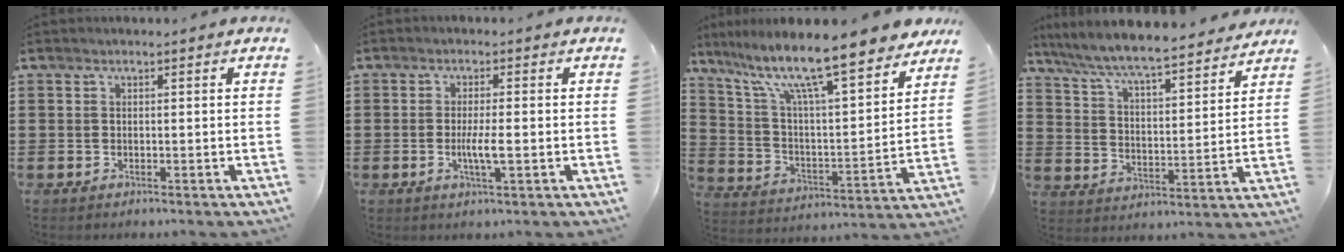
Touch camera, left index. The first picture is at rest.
{"total": 3.8, "force": [-0.5, 0.4, 3.7], "torque": [-0.072, -0.006, -0.012]}
{"total": 13.3, "force": [10.7, 1.6, 7.8], "torque": [-0.172, -0.070, 0.177]}
{"total": 7.0, "force": [6.6, 0.0, 2.3], "torque": [-0.075, -0.046, 0.110]}